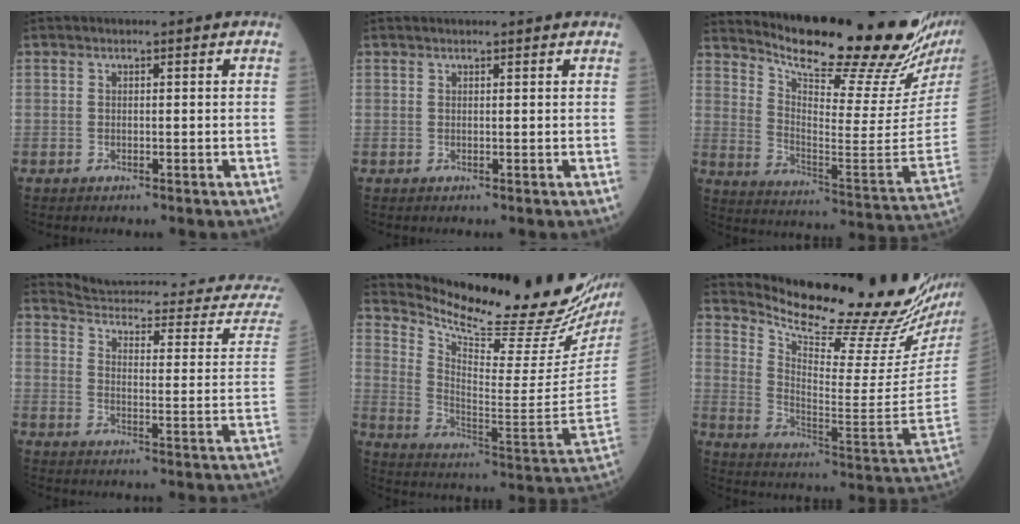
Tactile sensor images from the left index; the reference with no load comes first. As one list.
[{"total": 3.1, "force": [2.9, 0.2, 0.9], "torque": [-0.012, 0.023, 0.034]}, {"total": 25.9, "force": [22.5, 0.2, 12.8], "torque": [-0.212, -0.101, 0.313]}, {"total": 23.3, "force": [23.0, 1.4, 3.7], "torque": [-0.050, -0.133, 0.269]}, {"total": 26.2, "force": [23.5, 1.4, 11.6], "torque": [-0.196, -0.109, 0.327]}, {"total": 25.2, "force": [22.8, -0.1, 10.7], "torque": [-0.177, -0.114, 0.317]}]